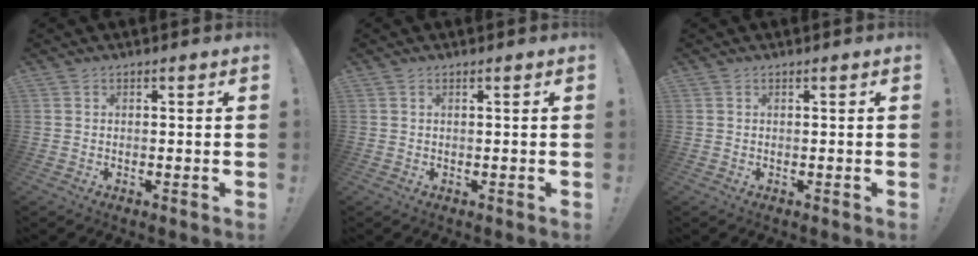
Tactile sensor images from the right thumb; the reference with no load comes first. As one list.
[{"total": 0.5, "force": [0.1, -0.2, 0.5], "torque": [-0.010, 0.000, 0.000]}, {"total": 0.0}]